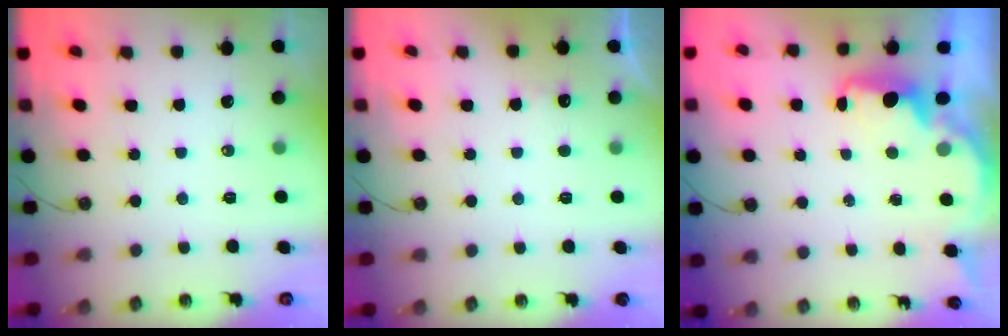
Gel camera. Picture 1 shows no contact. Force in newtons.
{"total": 3.7, "press": 3.5, "slide": 1.1}
{"total": 2.5, "press": 2.3, "slide": 0.8}